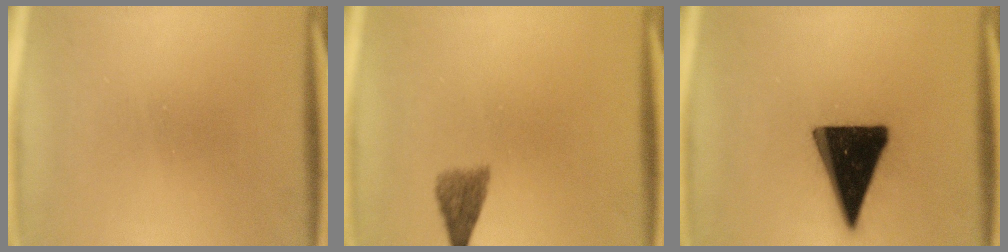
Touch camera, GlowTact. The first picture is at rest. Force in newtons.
{"total": 2.9}
{"total": 19.1}